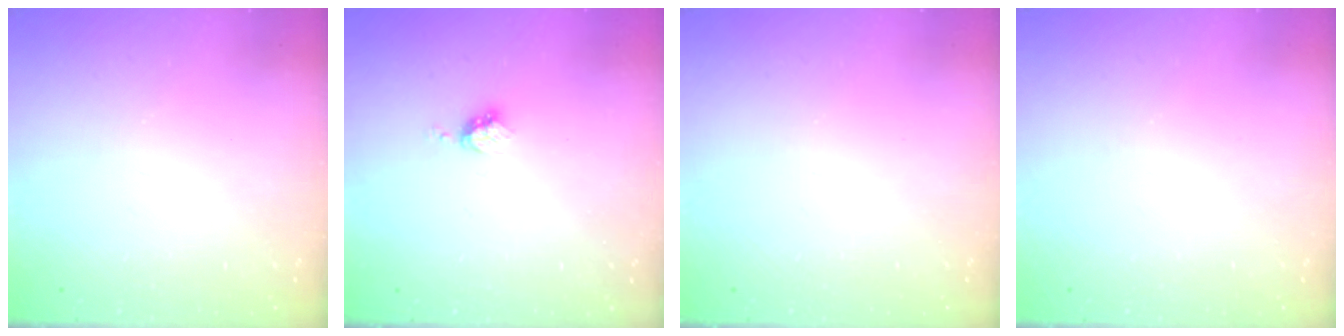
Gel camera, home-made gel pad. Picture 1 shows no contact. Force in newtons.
{"total": 3.4, "press": 3.4, "slide": 0.4}
{"total": 0.0}
{"total": 0.0}